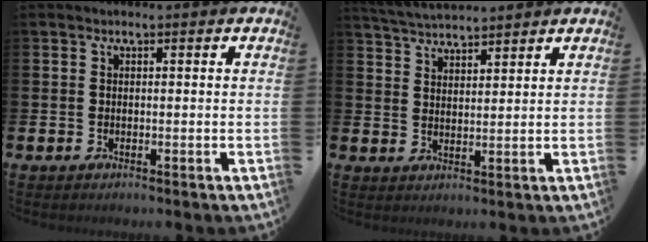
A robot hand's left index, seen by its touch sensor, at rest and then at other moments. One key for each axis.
{"total": 4.1, "fx": 4.0, "fy": 0.3, "fz": 0.1, "tx": -0.020, "ty": -0.020, "tz": 0.074}